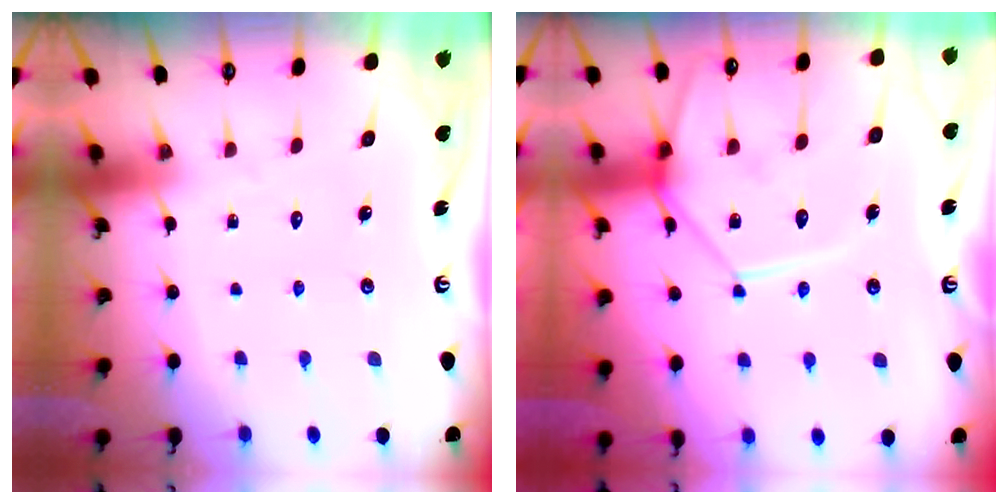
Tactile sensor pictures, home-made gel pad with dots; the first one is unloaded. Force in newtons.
{"total": 13.8, "press": 13.7, "slide": 1.3}